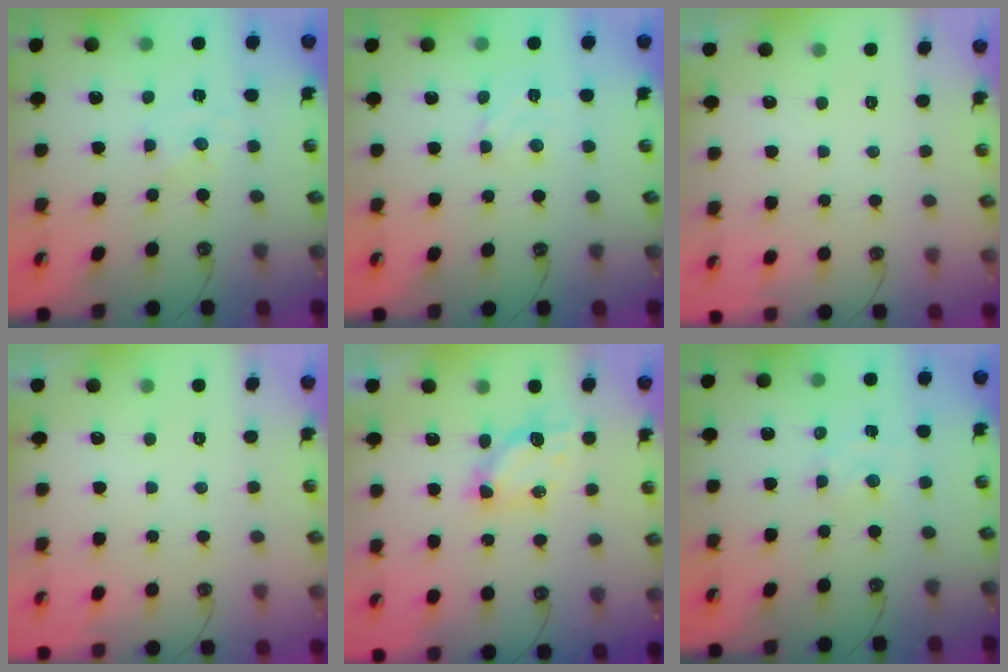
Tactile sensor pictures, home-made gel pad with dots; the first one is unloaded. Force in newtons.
{"total": 2.8, "press": 2.7, "slide": 0.4}
{"total": 0.0}
{"total": 0.0}
{"total": 6.5, "press": 6.5, "slide": 0.2}
{"total": 1.6, "press": 1.6, "slide": 0.2}